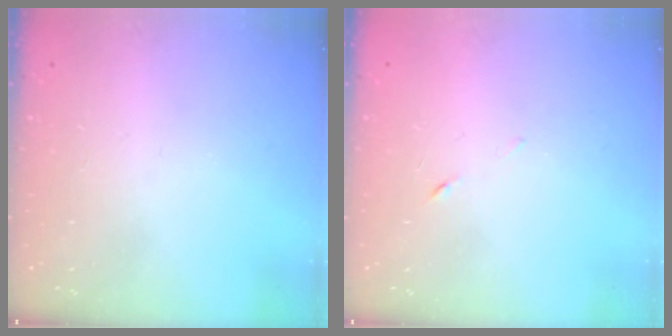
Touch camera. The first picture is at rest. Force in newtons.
{"total": 4.5, "press": 4.5, "slide": 0.6}